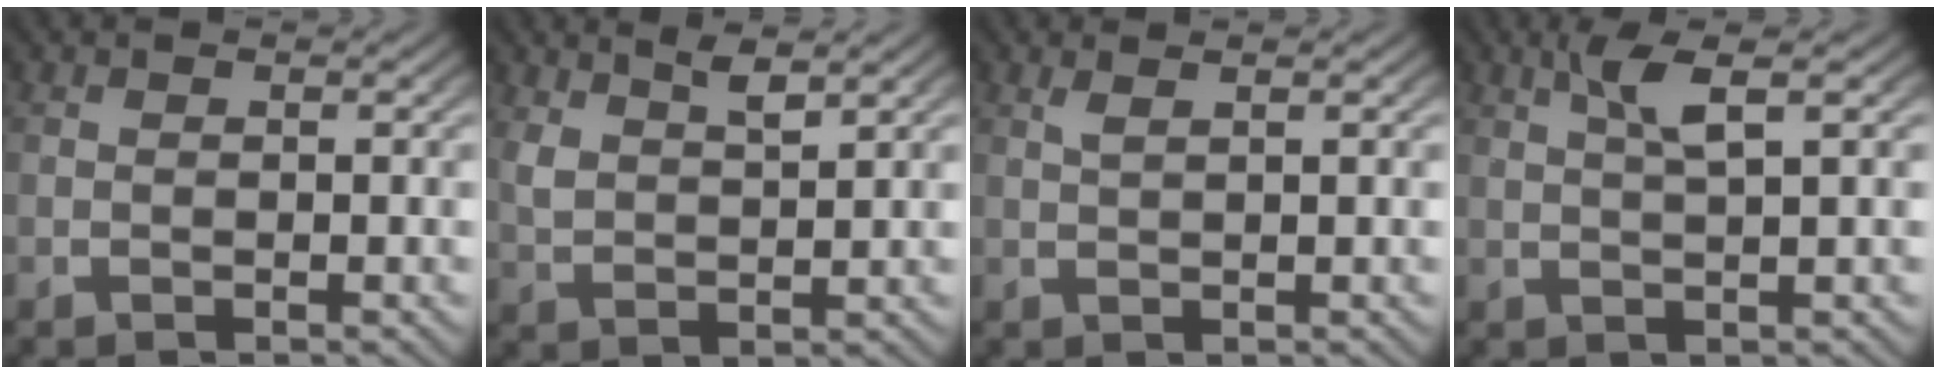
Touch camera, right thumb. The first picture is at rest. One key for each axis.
{"total": 3.7, "fx": 2.9, "fy": 1.2, "fz": 2.0, "tx": -0.038, "ty": 0.001, "tz": 0.063}
{"total": 1.1, "fx": 0.9, "fy": 0.0, "fz": 0.6, "tx": -0.014, "ty": 0.001, "tz": 0.022}
{"total": 3.1, "fx": 1.7, "fy": 0.6, "fz": 2.6, "tx": -0.049, "ty": 0.007, "tz": 0.032}